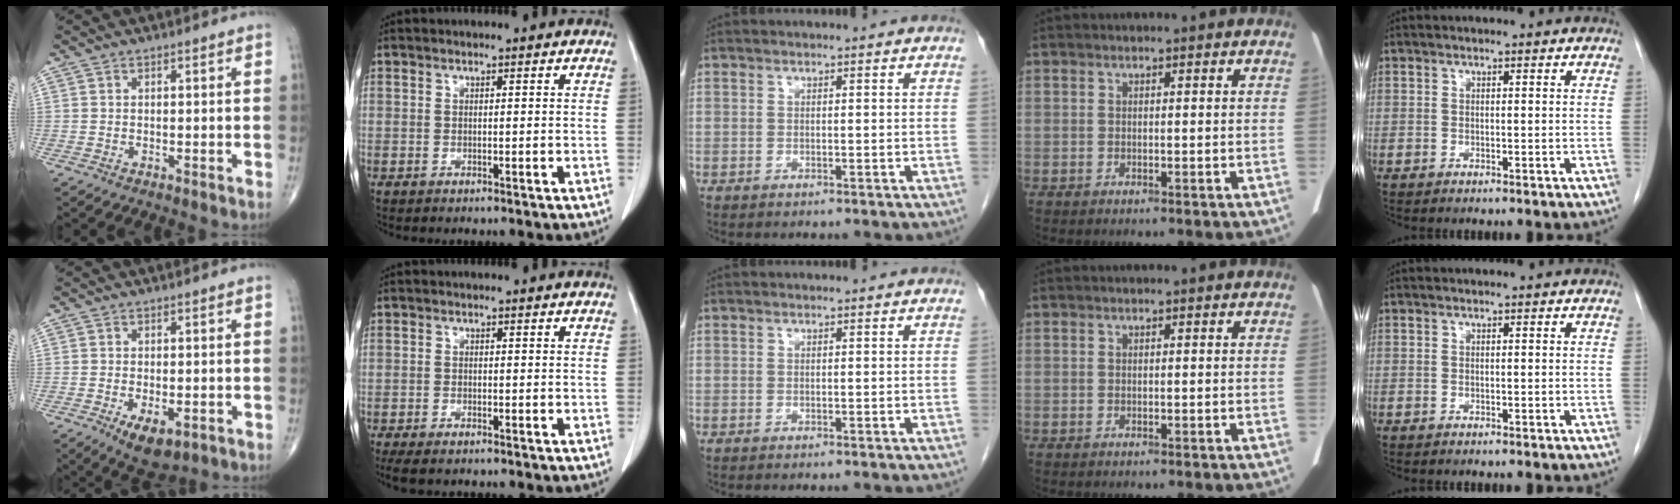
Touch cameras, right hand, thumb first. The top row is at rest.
{"thumb": {"total": 6.6, "force": [-2.7, 3.3, 5.1], "torque": [-0.078, -0.002, -0.032]}, "index": {"total": 4.3, "force": [-3.5, 1.3, 2.2], "torque": [-0.037, -0.011, -0.055]}}